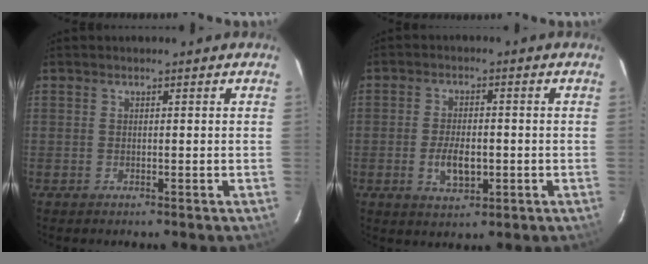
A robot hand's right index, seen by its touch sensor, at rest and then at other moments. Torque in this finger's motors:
{"motor_torque": [0.19, -0.04, 0.05, 0.06]}